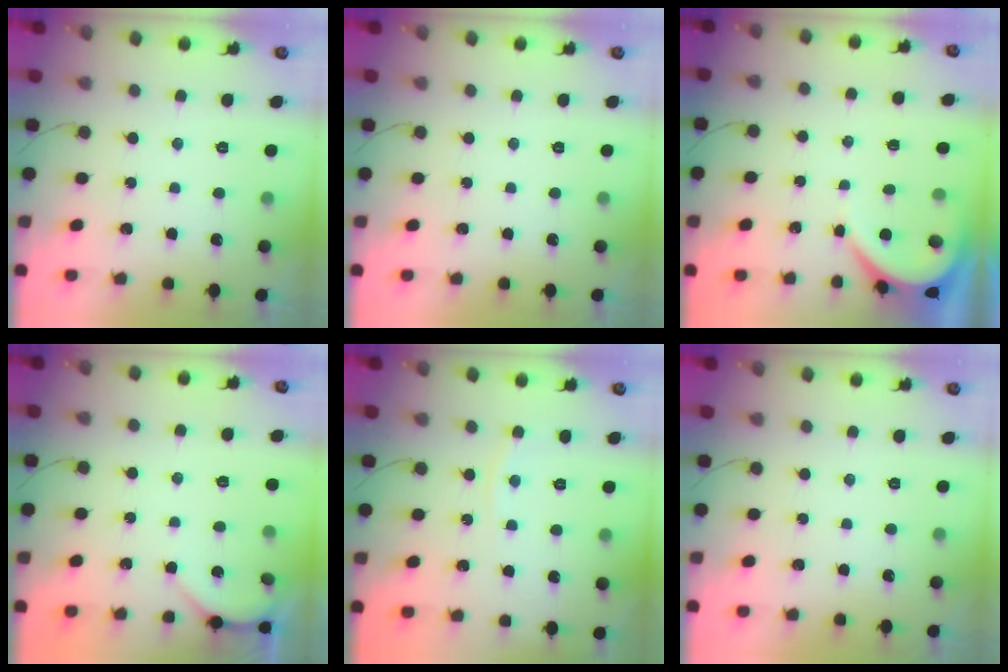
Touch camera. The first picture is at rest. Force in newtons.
{"total": 0.0}
{"total": 3.8, "press": 3.8, "slide": 0.2}
{"total": 1.8, "press": 1.8, "slide": 0.2}
{"total": 3.0, "press": 3.0, "slide": 0.3}
{"total": 0.0}